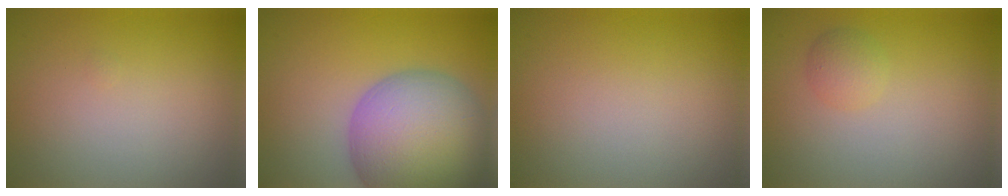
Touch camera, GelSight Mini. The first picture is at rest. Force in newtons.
{"total": 13.8, "press": 13.7, "slide": 0.9}
{"total": 0.0}
{"total": 1.5, "press": 1.5, "slide": 0.1}